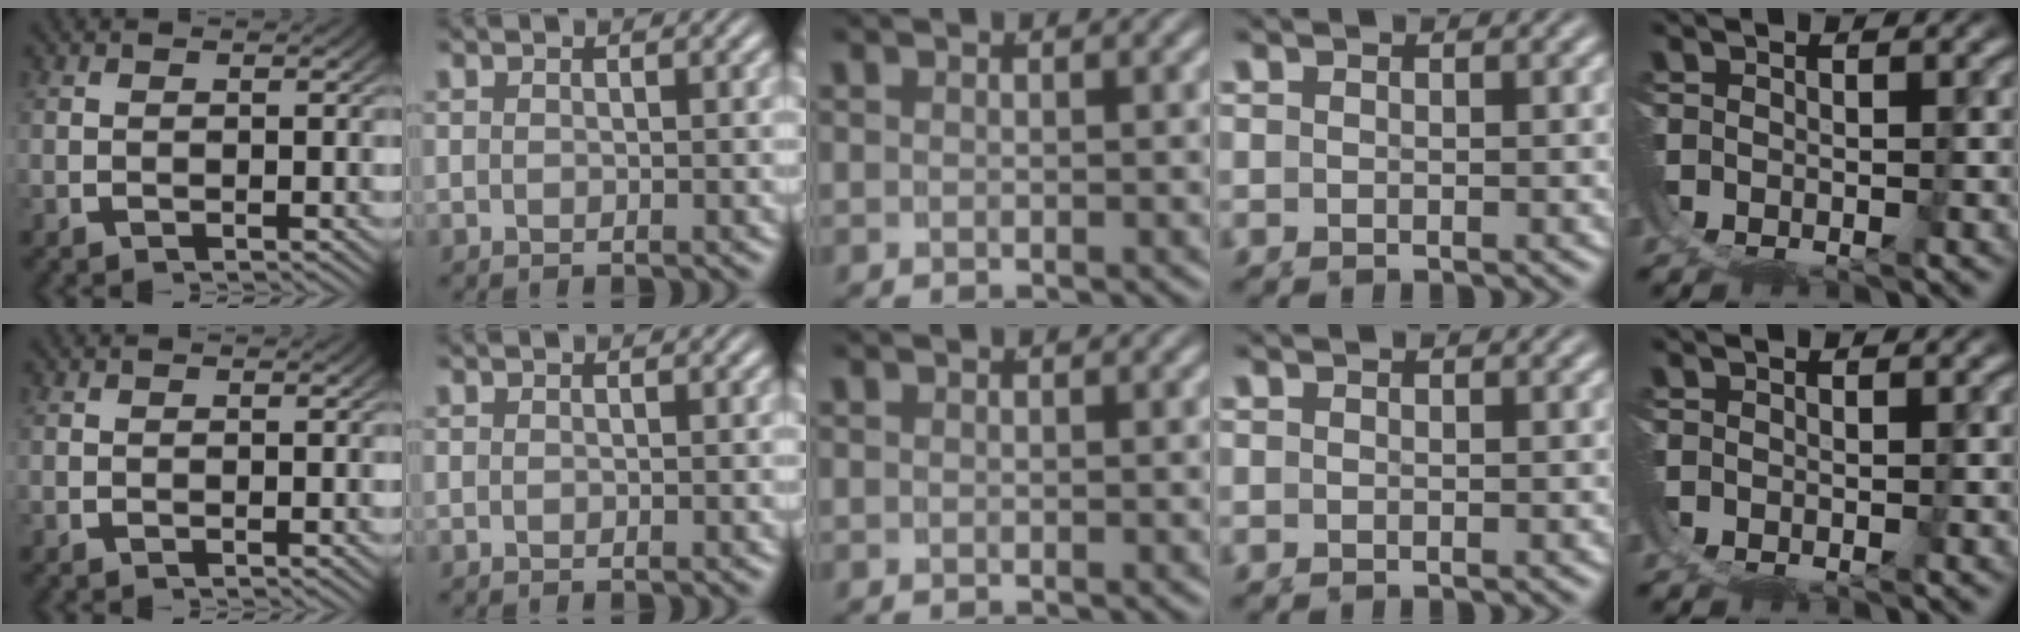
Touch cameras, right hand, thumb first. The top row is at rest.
{}